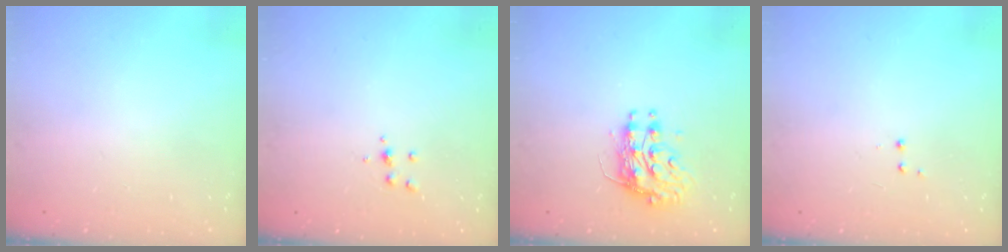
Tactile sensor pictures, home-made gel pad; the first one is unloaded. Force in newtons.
{"total": 4.1, "press": 4.1, "slide": 0.6}
{"total": 9.2, "press": 9.2, "slide": 0.9}
{"total": 2.9, "press": 2.8, "slide": 0.7}